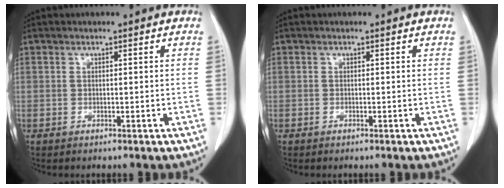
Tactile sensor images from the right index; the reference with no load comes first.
{"total": 0.0}